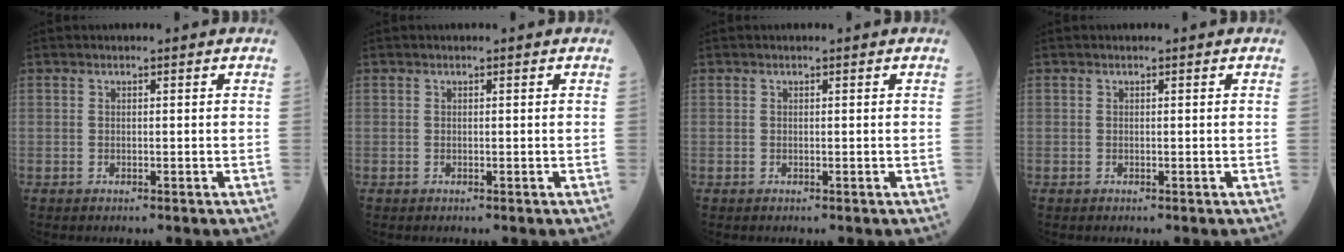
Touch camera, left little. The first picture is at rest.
{"total": 0.0}
{"total": 0.0}
{"total": 0.0}